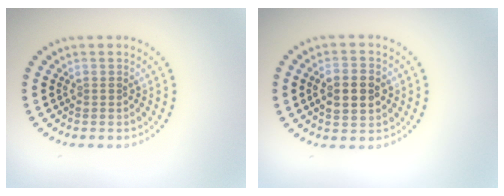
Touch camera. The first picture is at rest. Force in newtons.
{"total": 4.5, "press": 4.5, "slide": 0.2}